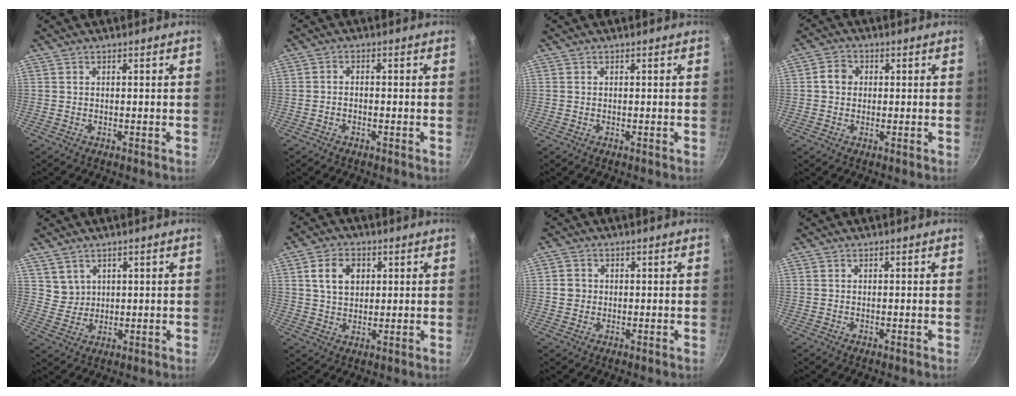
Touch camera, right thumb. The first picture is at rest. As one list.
[{"total": 1.5, "force": [-0.8, 0.9, 0.9], "torque": [-0.016, 0.011, -0.017]}, {"total": 0.0}, {"total": 3.8, "force": [0.3, 3.3, 1.8], "torque": [-0.015, 0.009, -0.004]}, {"total": 3.4, "force": [2.0, 2.7, 0.4], "torque": [0.013, 0.002, 0.046]}, {"total": 7.3, "force": [2.1, 5.3, 4.5], "torque": [-0.064, 0.003, 0.034]}, {"total": 3.0, "force": [0.1, 2.8, 1.1], "torque": [-0.007, 0.007, -0.002]}, {"total": 0.0}]